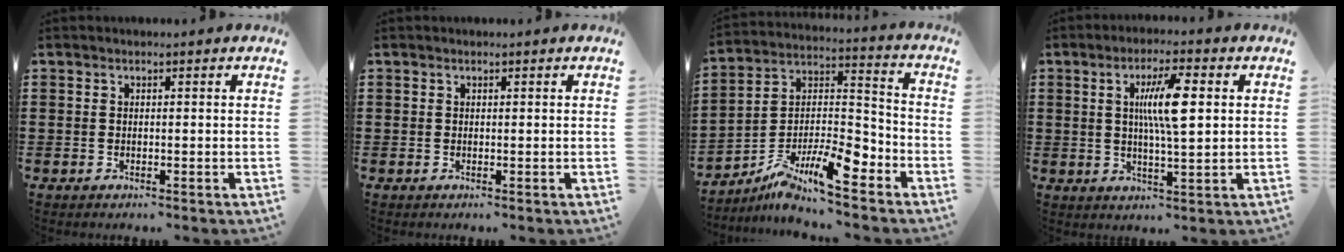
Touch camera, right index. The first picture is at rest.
{"total": 0.0}
{"total": 10.2, "force": [-6.7, 3.4, 6.9], "torque": [-0.135, 0.005, -0.128]}
{"total": 7.9, "force": [1.6, 1.4, 7.6], "torque": [-0.147, 0.006, 0.023]}